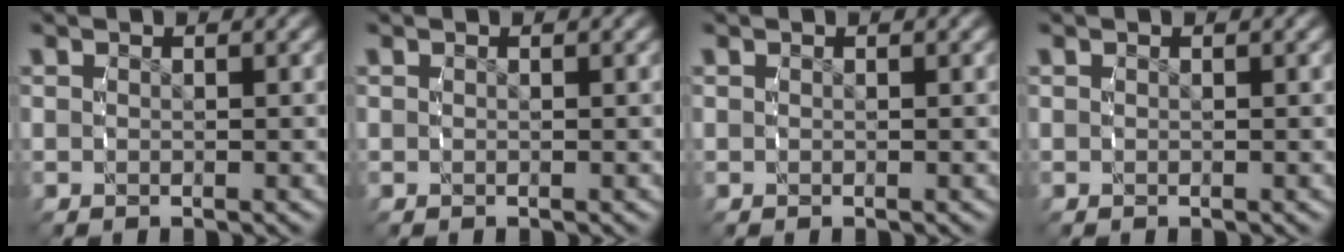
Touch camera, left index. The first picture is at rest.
{"total": 0.0}
{"total": 0.0}
{"total": 0.0}